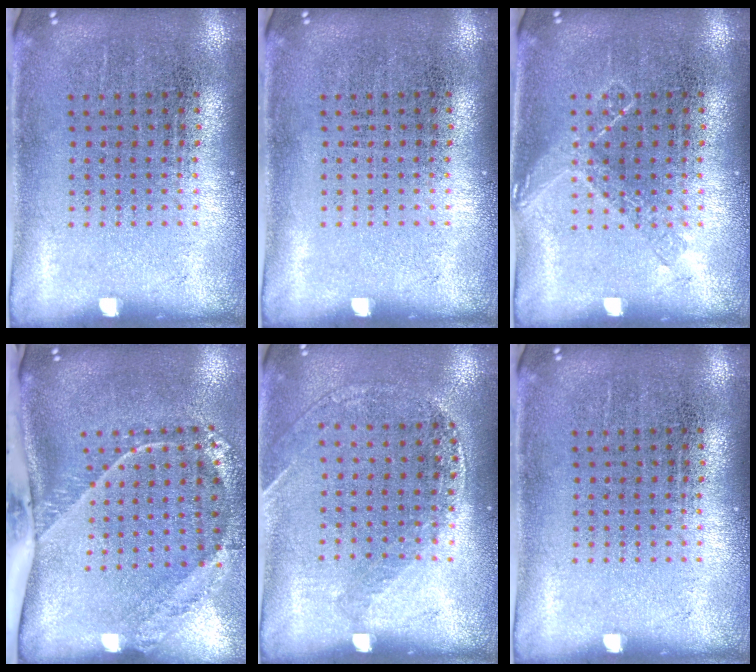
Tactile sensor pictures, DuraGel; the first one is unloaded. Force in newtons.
{"total": 0.0}
{"total": 1.7, "press": 1.7, "slide": 0.3}
{"total": 2.7, "press": 1.8, "slide": 2.0}
{"total": 1.1, "press": 1.1, "slide": 0.4}
{"total": 0.0}